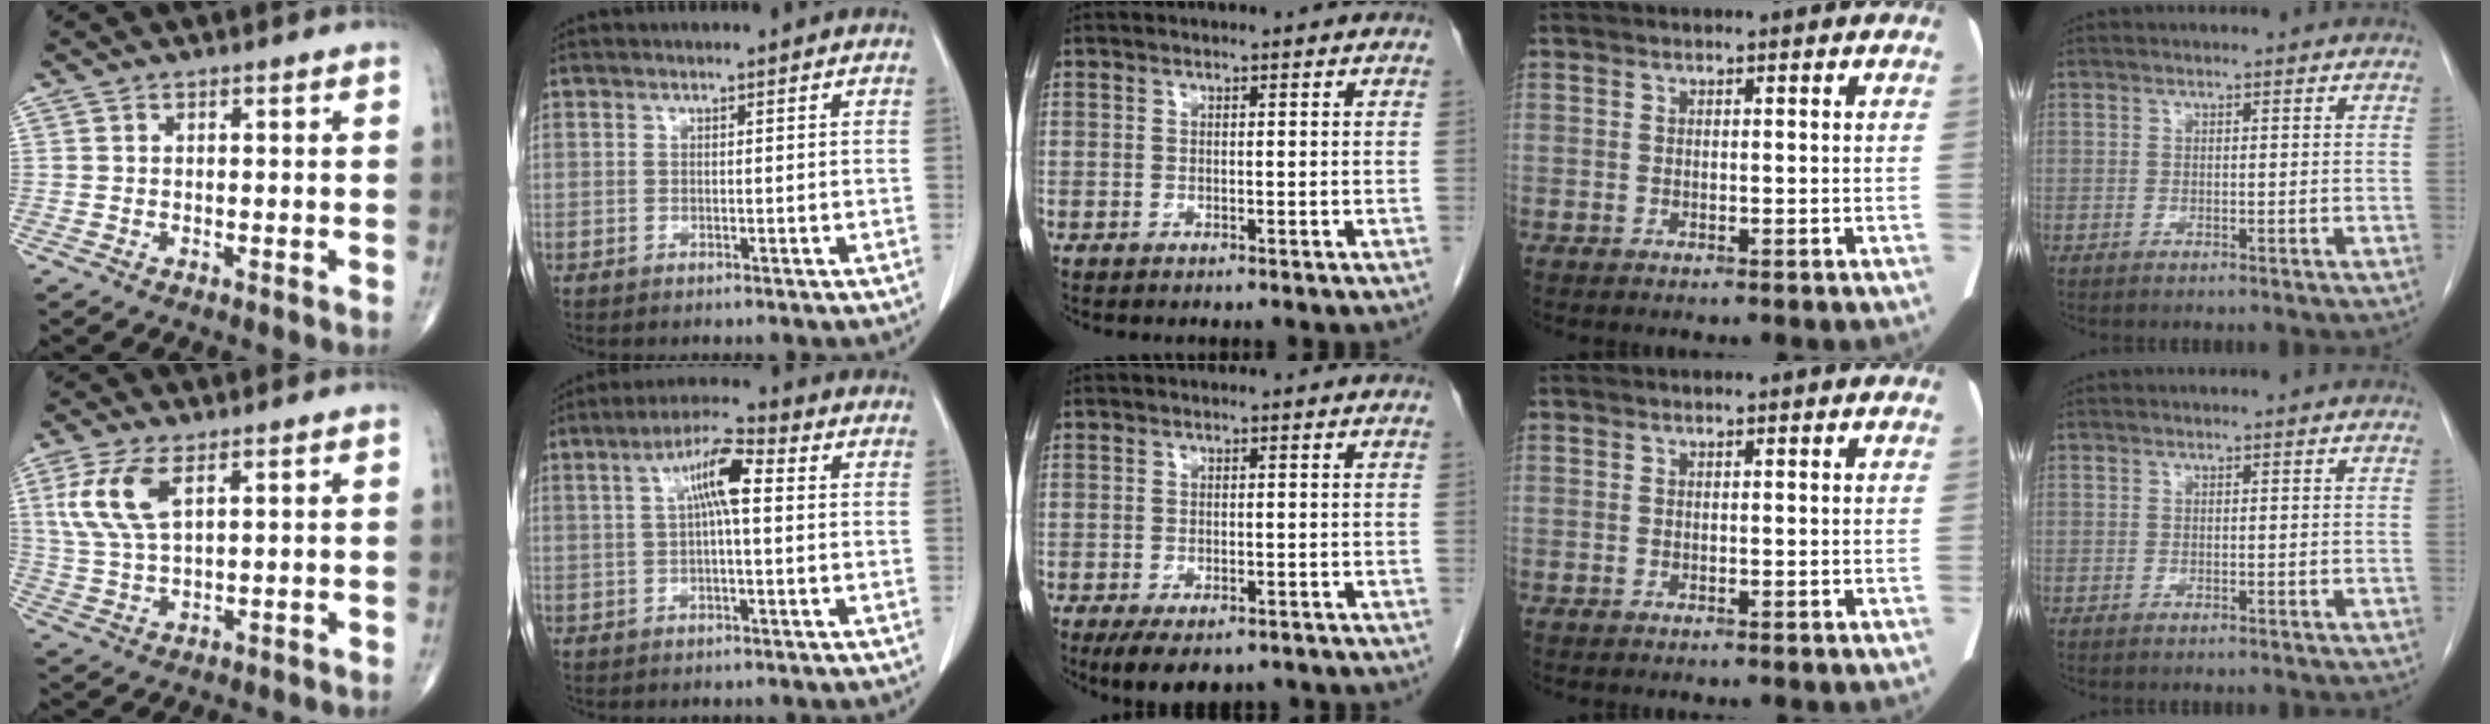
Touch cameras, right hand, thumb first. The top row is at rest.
{"thumb": {"total": 9.2, "force": [3.6, 3.9, 7.5], "torque": [-0.172, -0.003, 0.078]}, "index": {"total": 7.3, "force": [1.3, 1.3, 7.0], "torque": [-0.132, 0.022, 0.018]}, "middle": {"total": 6.6, "force": [-4.8, 2.9, 3.6], "torque": [-0.051, -0.007, -0.068]}}